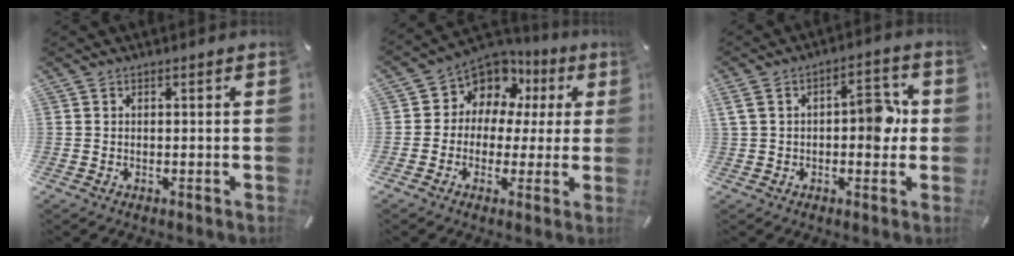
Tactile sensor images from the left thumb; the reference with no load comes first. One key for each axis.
{"total": 8.3, "fx": 3.7, "fy": 7.2, "fz": 1.7, "tx": -0.048, "ty": -0.034, "tz": 0.073}
{"total": 9.8, "fx": 0.6, "fy": 5.4, "fz": 8.2, "tx": -0.104, "ty": 0.006, "tz": 0.006}